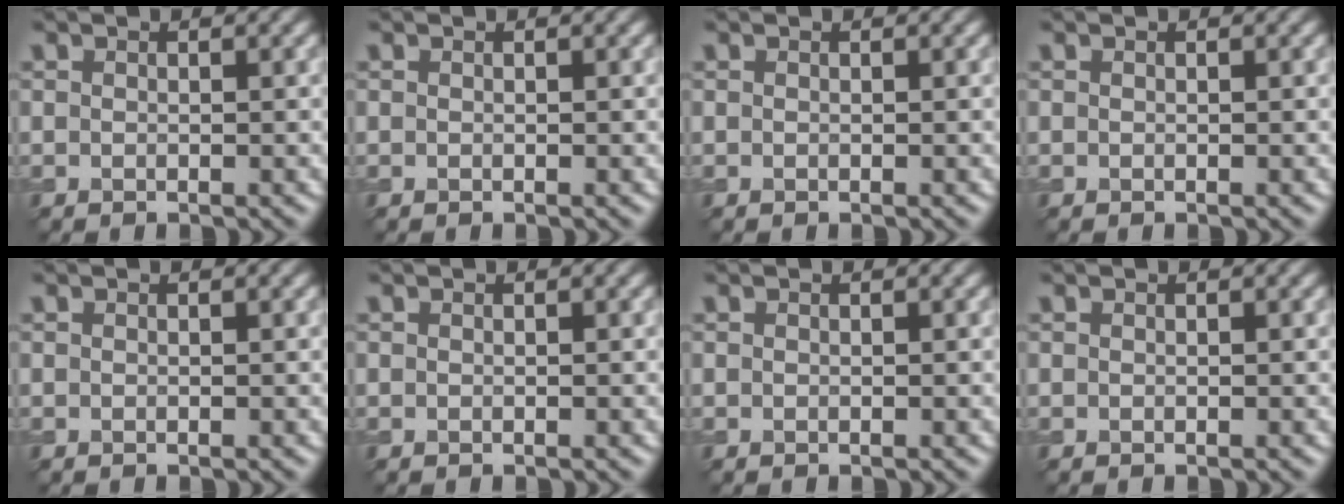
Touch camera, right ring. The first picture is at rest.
{"total": 0.0}
{"total": 0.0}
{"total": 0.0}
{"total": 0.0}
{"total": 0.0}
{"total": 0.0}
{"total": 0.0}